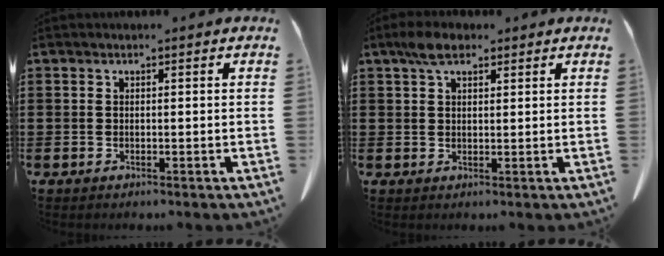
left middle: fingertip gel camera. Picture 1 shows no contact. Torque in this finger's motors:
{"motor_torque": [0.11, 0.53, -0.17, -0.05]}